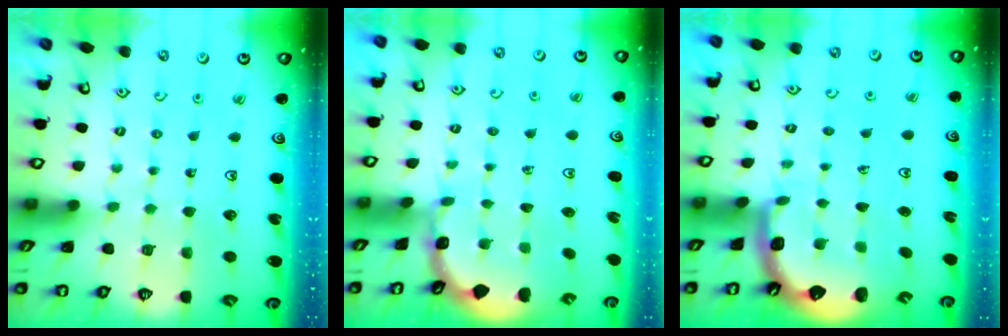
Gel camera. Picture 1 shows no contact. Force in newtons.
{"total": 1.5, "press": 1.5, "slide": 0.1}
{"total": 1.4, "press": 1.4, "slide": 0.1}